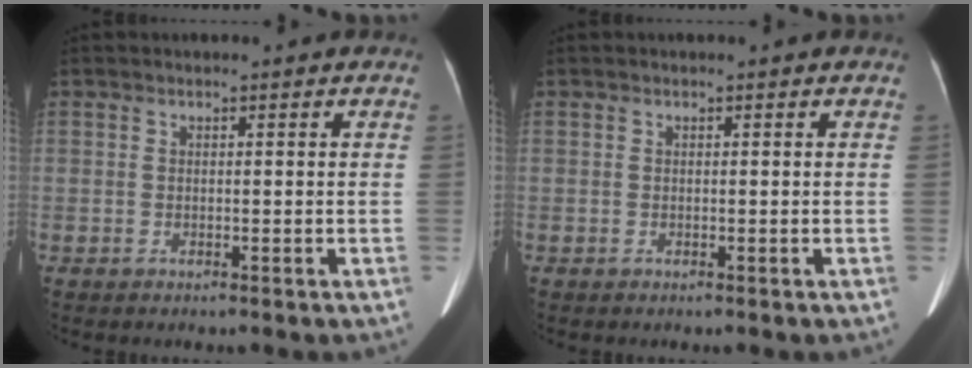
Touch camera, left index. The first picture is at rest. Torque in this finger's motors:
{"motor_torque": [0.05, 0.04, 0.00, 0.00]}